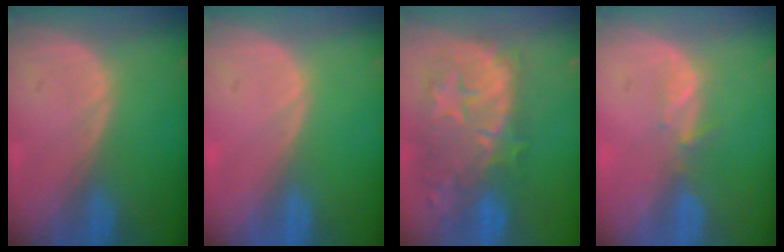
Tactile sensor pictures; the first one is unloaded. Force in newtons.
{"total": 0.0}
{"total": 11.7, "press": 10.7, "slide": 4.8}
{"total": 1.9, "press": 1.8, "slide": 0.7}